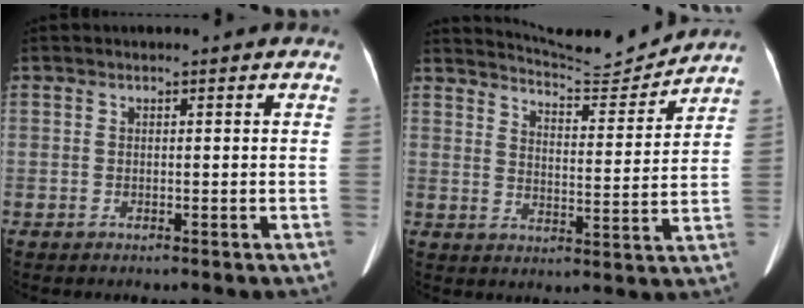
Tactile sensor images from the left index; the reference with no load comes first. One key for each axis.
{"total": 10.6, "fx": 10.6, "fy": -0.5, "fz": 1.0, "tx": -0.024, "ty": -0.015, "tz": 0.156}